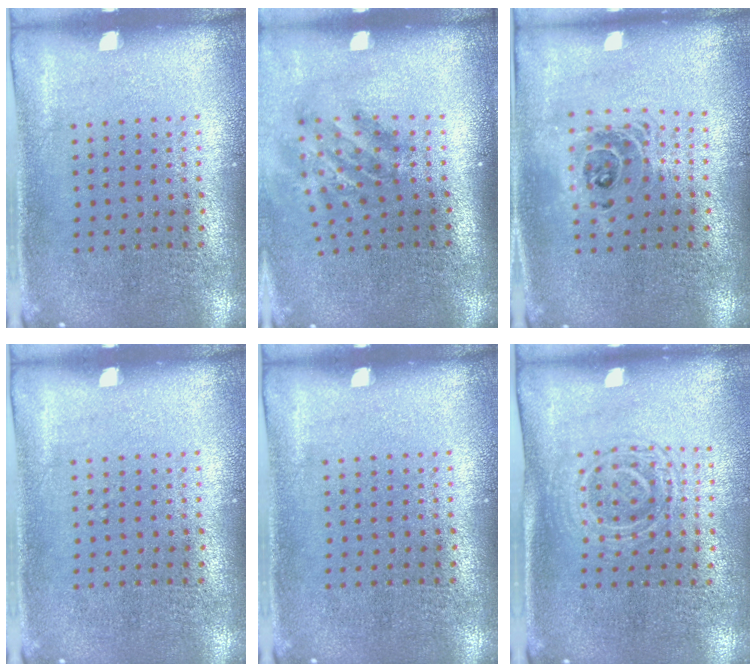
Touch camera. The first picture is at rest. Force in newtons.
{"total": 1.9, "press": 1.2, "slide": 1.4}
{"total": 1.5, "press": 1.2, "slide": 0.9}
{"total": 0.0}
{"total": 0.0}
{"total": 1.6, "press": 1.4, "slide": 0.7}